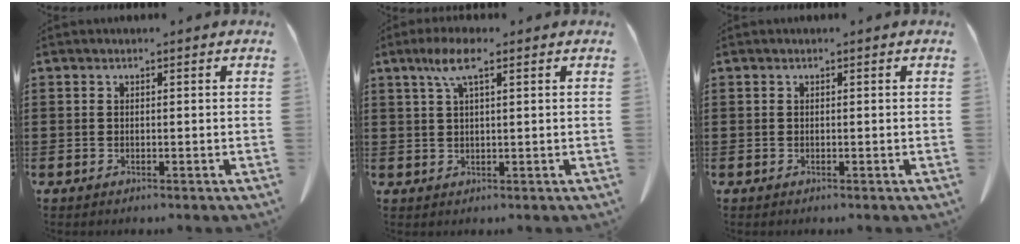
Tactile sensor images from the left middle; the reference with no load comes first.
{"total": 5.0, "force": [2.5, 1.0, 4.2], "torque": [-0.089, 0.007, 0.043]}
{"total": 0.0}